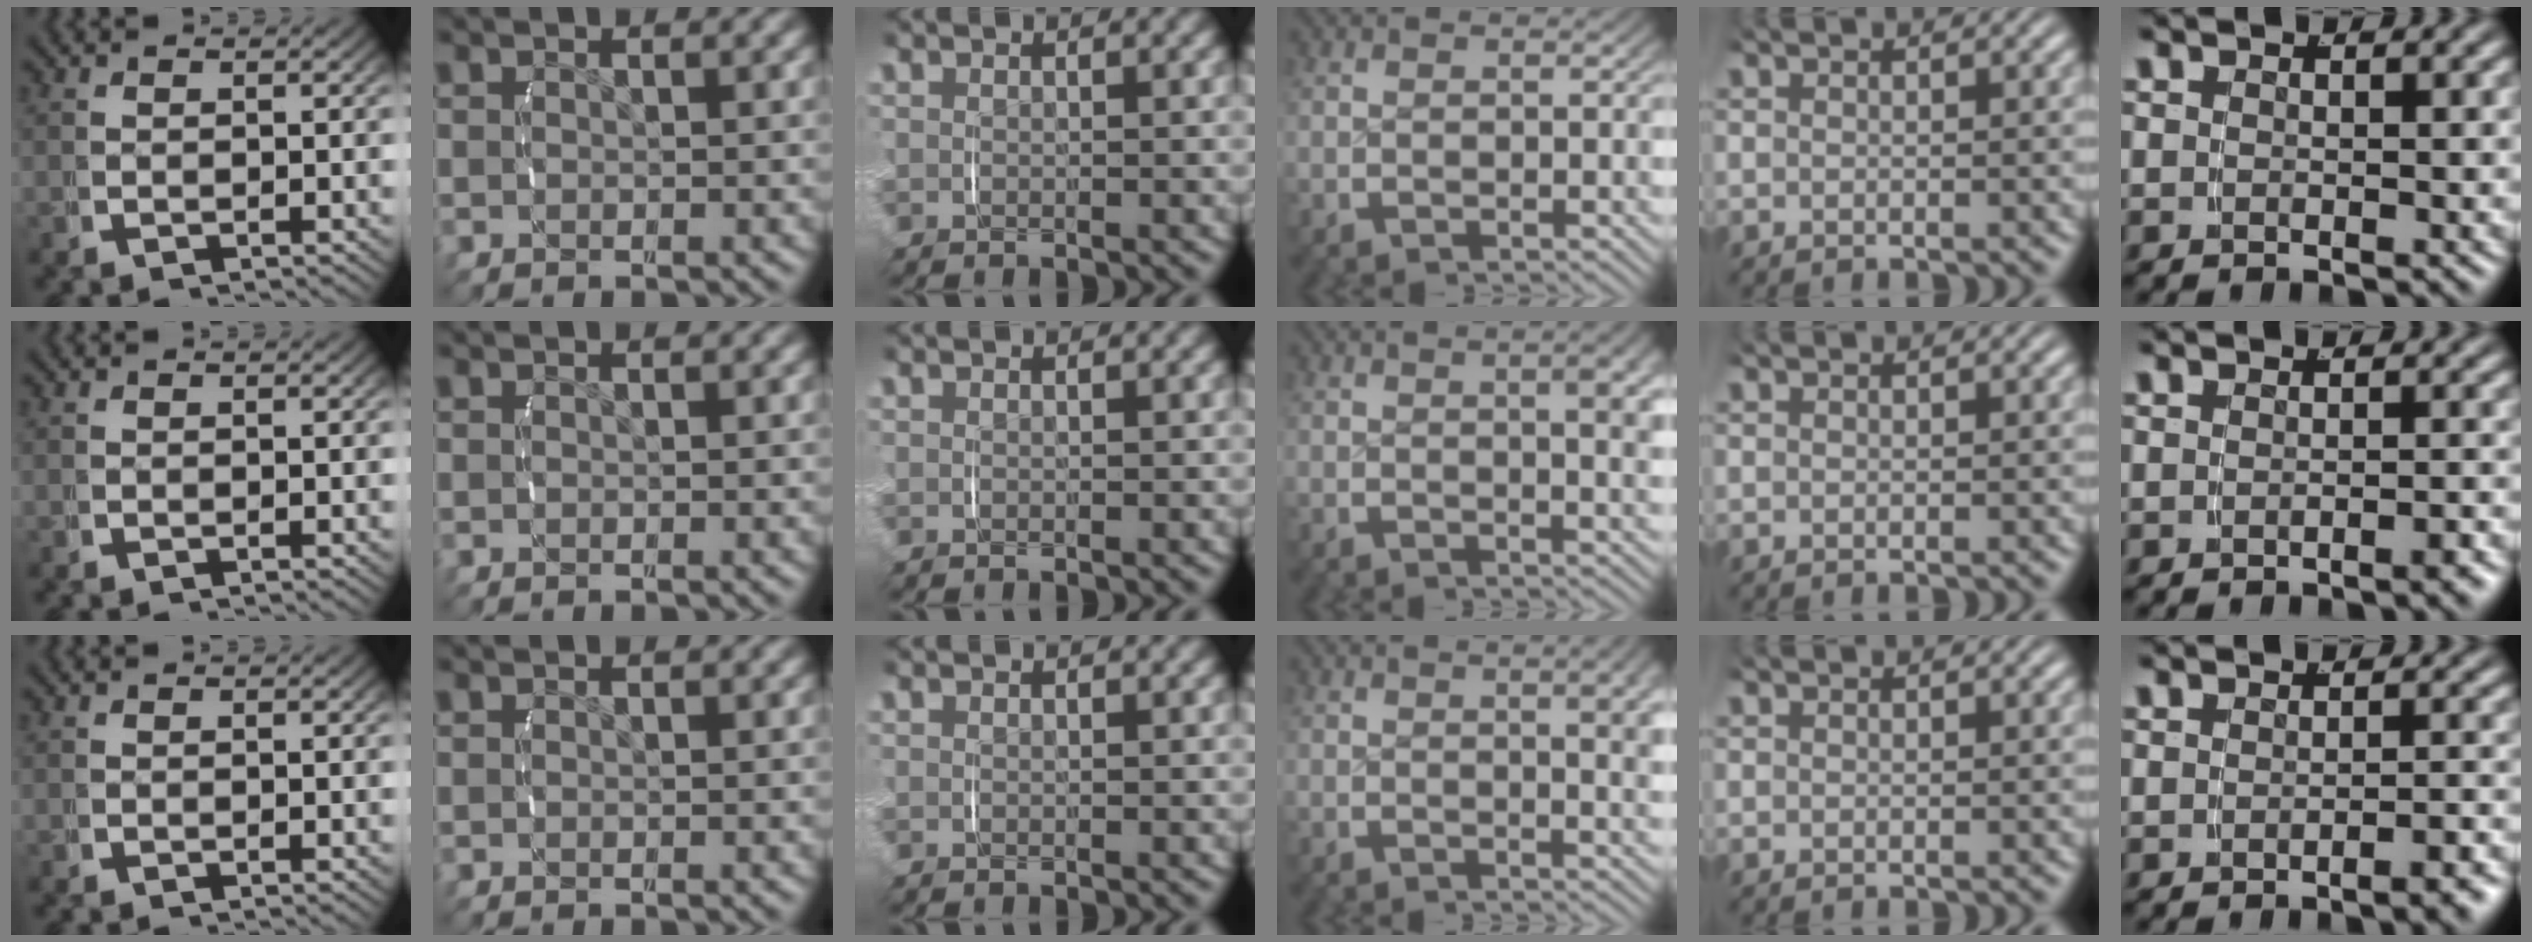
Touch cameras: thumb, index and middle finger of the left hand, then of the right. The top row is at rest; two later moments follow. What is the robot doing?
{"motion": "lift_and_place", "object": "string"}